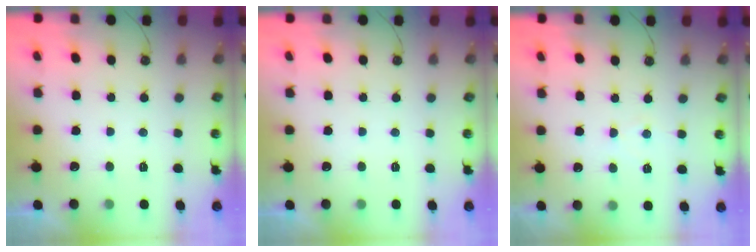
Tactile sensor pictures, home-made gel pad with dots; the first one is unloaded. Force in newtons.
{"total": 0.0}
{"total": 3.8, "press": 3.8, "slide": 0.5}